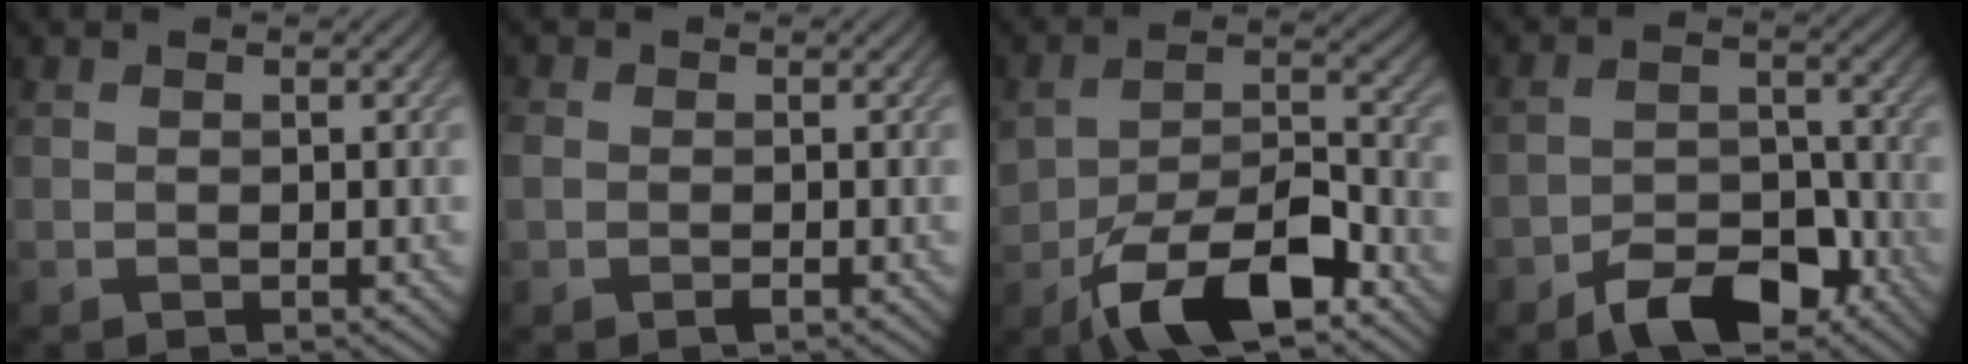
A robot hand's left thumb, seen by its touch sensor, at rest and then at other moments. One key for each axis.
{"total": 2.1, "fx": -0.8, "fy": 1.5, "fz": 1.3, "tx": -0.032, "ty": -0.003, "tz": -0.021}
{"total": 11.5, "fx": -6.4, "fy": 5.3, "fz": 7.9, "tx": -0.145, "ty": -0.014, "tz": -0.115}
{"total": 7.6, "fx": -5.2, "fy": 3.6, "fz": 4.2, "tx": -0.065, "ty": 0.006, "tz": -0.099}